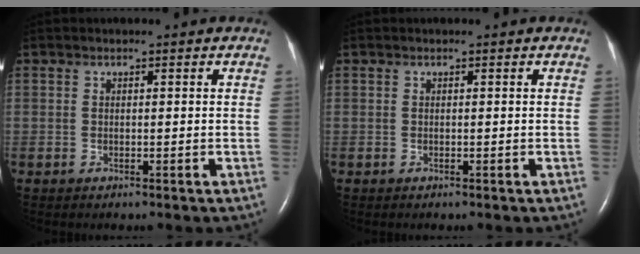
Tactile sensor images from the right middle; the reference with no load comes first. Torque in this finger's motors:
{"motor_torque": [-0.01, -0.19, 0.08, 0.00]}